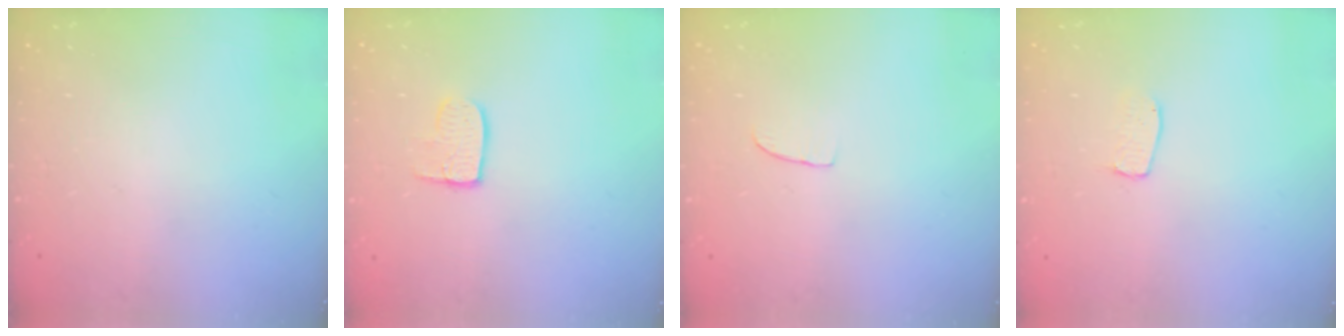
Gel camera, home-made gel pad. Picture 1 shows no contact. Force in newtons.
{"total": 7.0, "press": 7.0, "slide": 0.4}
{"total": 2.6, "press": 2.6, "slide": 0.2}
{"total": 4.5, "press": 4.5, "slide": 0.2}